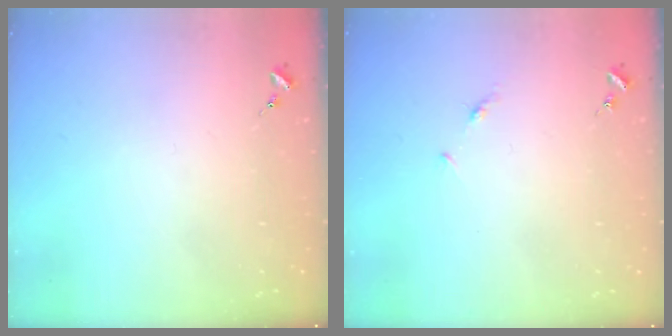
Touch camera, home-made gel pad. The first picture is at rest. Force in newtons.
{"total": 3.9, "press": 3.8, "slide": 0.5}